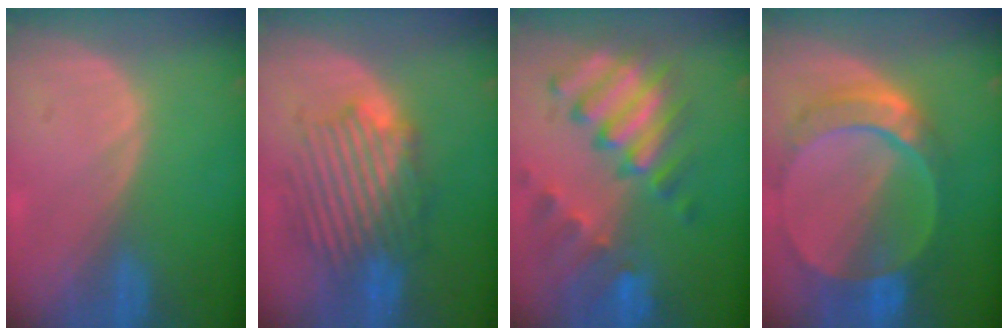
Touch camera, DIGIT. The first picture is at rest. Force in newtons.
{"total": 8.7, "press": 8.6, "slide": 1.6}
{"total": 10.8, "press": 9.3, "slide": 5.6}
{"total": 9.6, "press": 8.3, "slide": 4.8}